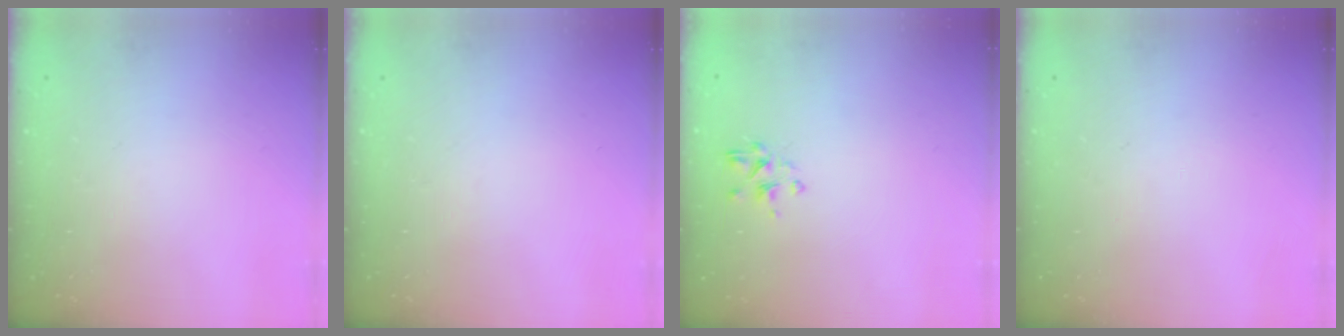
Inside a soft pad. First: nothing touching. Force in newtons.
{"total": 0.0}
{"total": 2.3, "press": 2.1, "slide": 0.9}
{"total": 0.0}